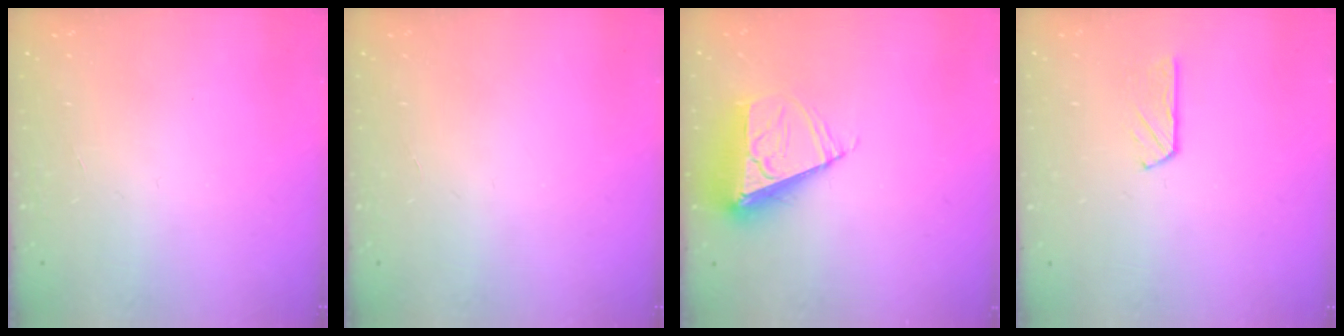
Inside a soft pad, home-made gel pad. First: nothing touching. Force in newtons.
{"total": 0.0}
{"total": 10.7, "press": 10.7, "slide": 0.8}
{"total": 2.7, "press": 2.7, "slide": 0.3}